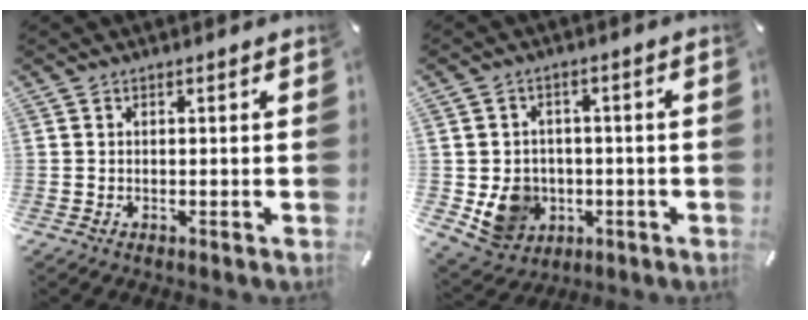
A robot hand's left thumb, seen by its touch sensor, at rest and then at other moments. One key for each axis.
{"total": 9.4, "fx": -1.7, "fy": 8.8, "fz": 3.0, "tx": -0.071, "ty": 0.004, "tz": -0.026}